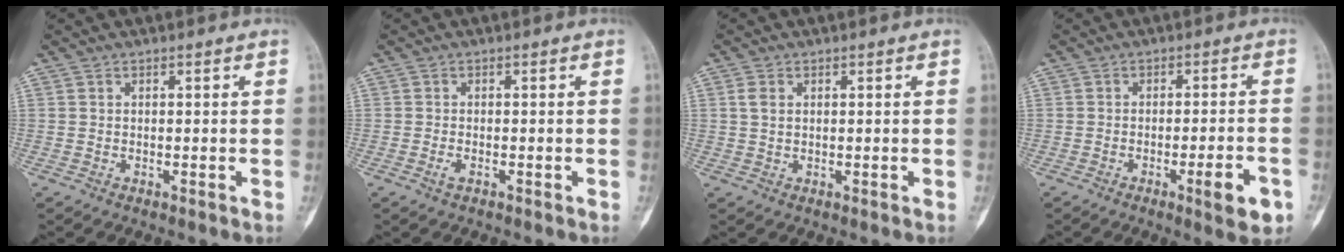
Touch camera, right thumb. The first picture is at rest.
{"total": 1.2, "force": [-0.6, 0.5, 0.8], "torque": [-0.017, 0.002, -0.013]}
{"total": 2.3, "force": [0.6, 1.5, 1.6], "torque": [-0.033, 0.002, 0.015]}
{"total": 6.8, "force": [-3.0, 1.4, 5.9], "torque": [-0.073, 0.010, -0.038]}